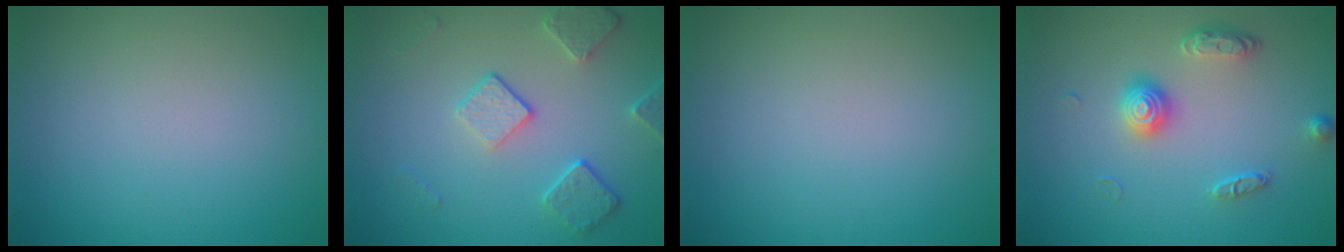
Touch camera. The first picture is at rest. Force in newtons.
{"total": 4.0, "press": 3.1, "slide": 2.6}
{"total": 0.0}
{"total": 2.6, "press": 2.2, "slide": 1.5}